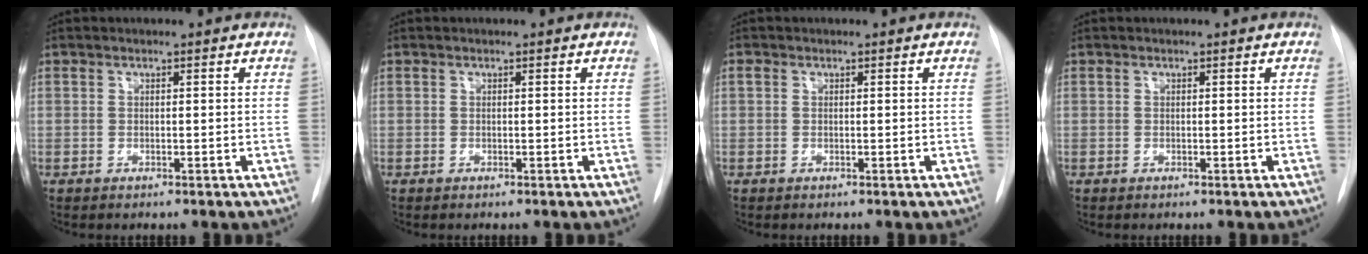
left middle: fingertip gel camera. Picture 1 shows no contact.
{"total": 0.0}
{"total": 0.5, "force": [0.2, 0.4, 0.2], "torque": [-0.005, 0.009, 0.003]}
{"total": 0.0}